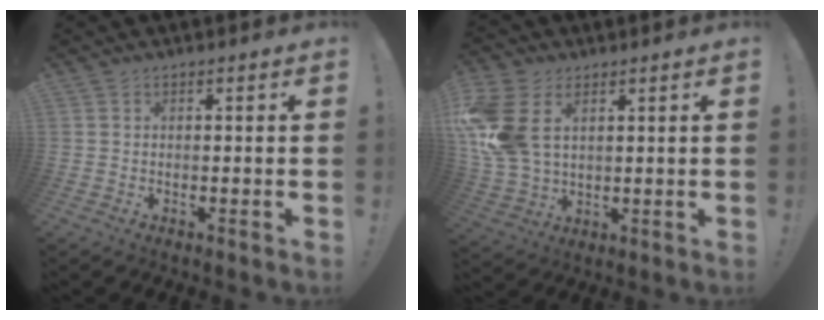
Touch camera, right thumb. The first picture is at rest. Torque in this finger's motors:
{"motor_torque": [0.96, 0.99, 1.39, 0.25, 0.18]}